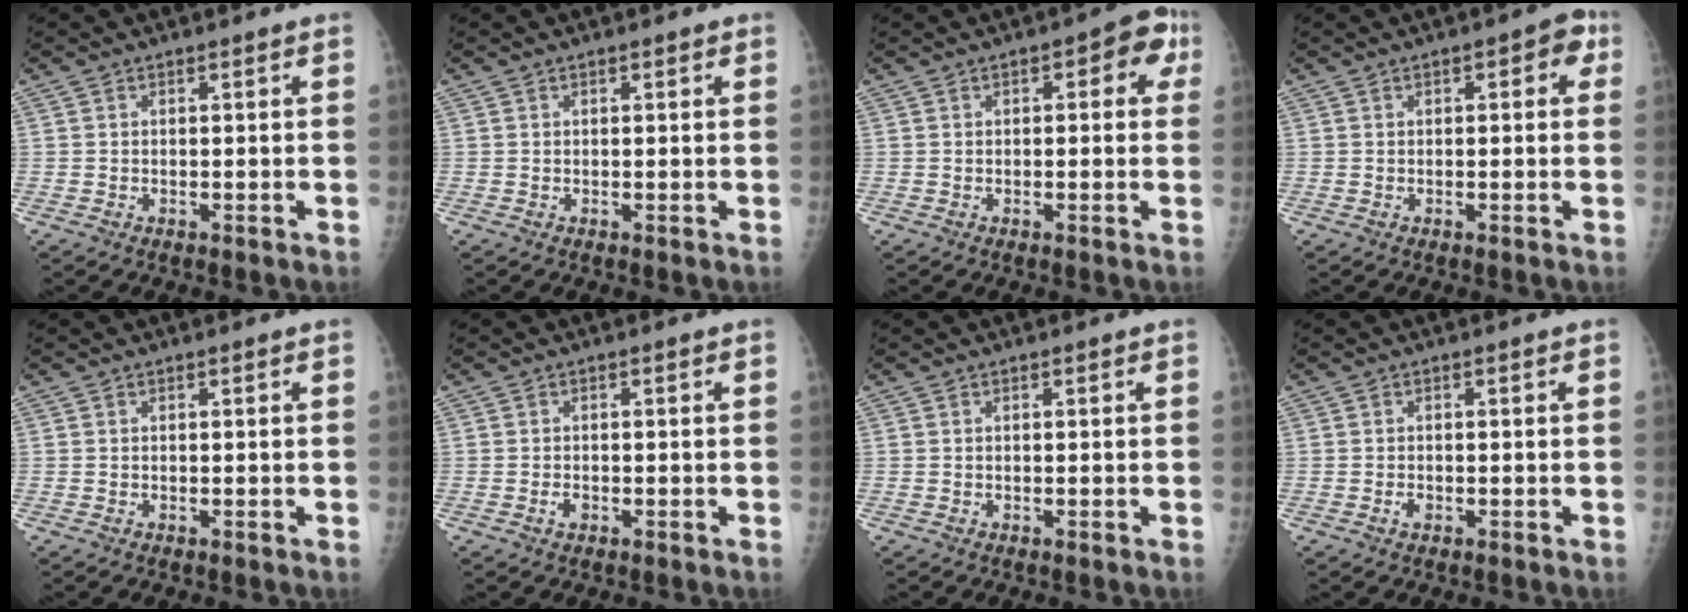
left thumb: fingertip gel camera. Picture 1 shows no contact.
{"total": 0.8, "force": [0.4, 0.2, 0.7], "torque": [-0.011, 0.001, 0.005]}
{"total": 6.0, "force": [1.7, 2.8, 5.0], "torque": [-0.029, 0.013, 0.010]}
{"total": 4.0, "force": [1.2, 1.8, 3.3], "torque": [-0.023, 0.007, 0.007]}
{"total": 0.0}
{"total": 1.2, "force": [-0.6, 0.7, 0.8], "torque": [-0.014, 0.004, -0.009]}
{"total": 0.0}
{"total": 1.1, "force": [-0.5, 0.6, 0.7], "torque": [-0.013, 0.004, -0.008]}